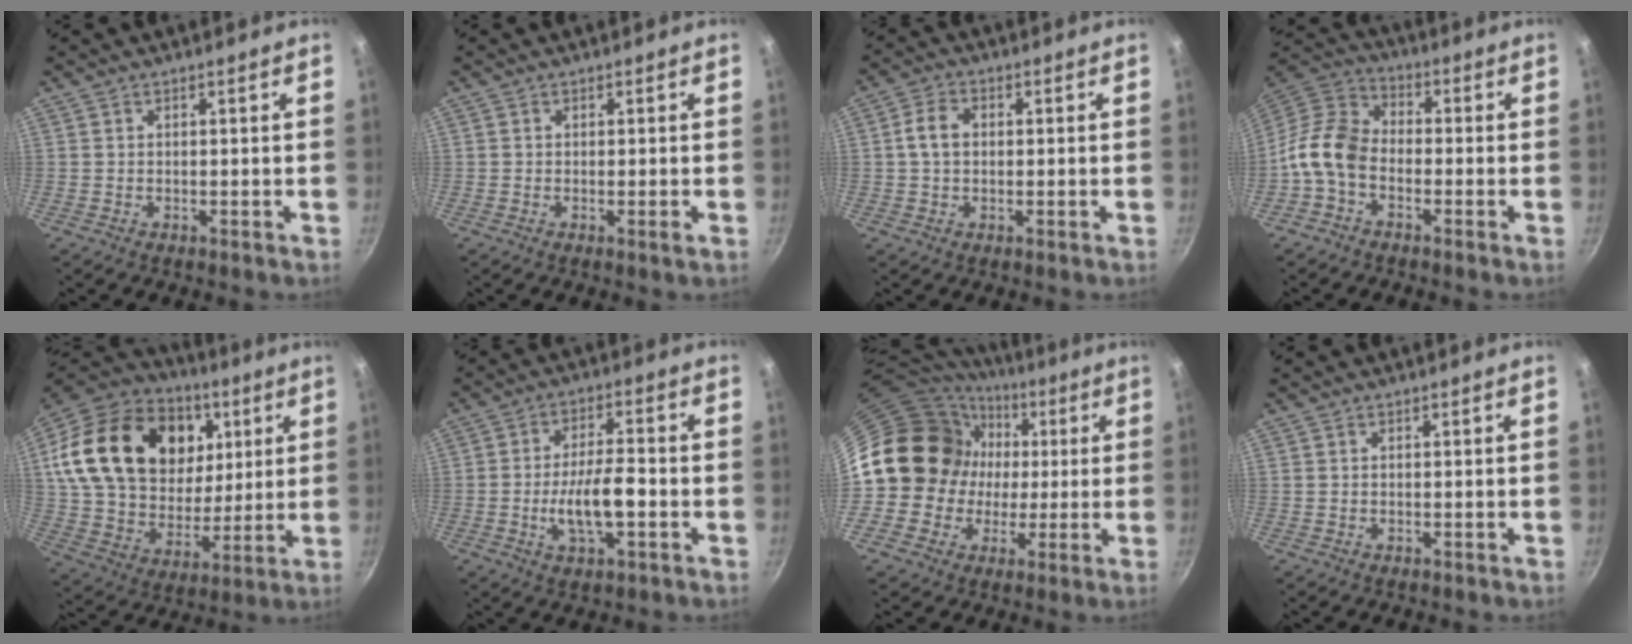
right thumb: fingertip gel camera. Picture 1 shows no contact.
{"total": 1.0, "force": [-0.3, 0.0, 1.0], "torque": [-0.018, -0.003, -0.007]}
{"total": 4.8, "force": [0.3, 3.6, 3.2], "torque": [-0.054, 0.012, -0.001]}
{"total": 10.1, "force": [-3.4, 6.9, 6.6], "torque": [-0.119, 0.044, -0.091]}
{"total": 31.2, "force": [9.5, 21.6, 20.4], "torque": [-0.354, -0.009, 0.168]}
{"total": 9.7, "force": [-2.4, 3.6, 8.6], "torque": [-0.144, 0.022, -0.042]}
{"total": 19.2, "force": [1.8, 16.7, 9.2], "torque": [-0.149, 0.029, 0.026]}
{"total": 0.0}